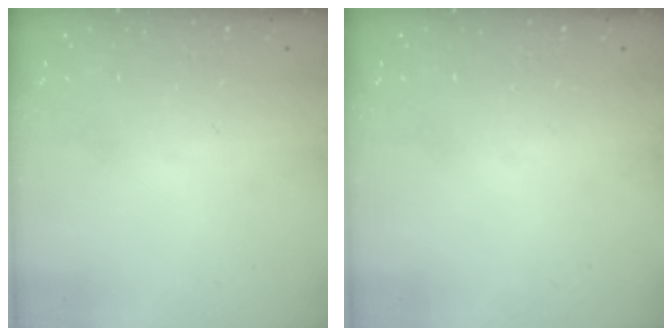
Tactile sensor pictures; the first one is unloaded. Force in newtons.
{"total": 0.0}